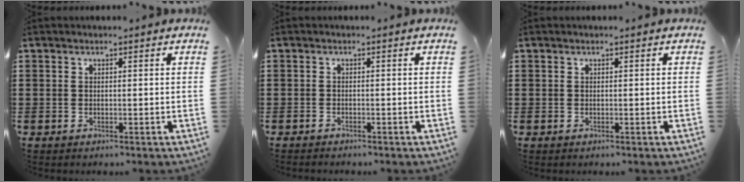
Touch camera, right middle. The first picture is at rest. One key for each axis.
{"total": 0.7, "fx": -0.7, "fy": 0.1, "fz": 0.1, "tx": -0.003, "ty": -0.005, "tz": -0.014}
{"total": 0.0}